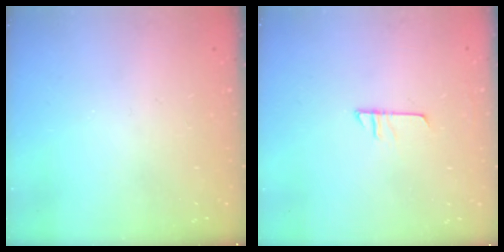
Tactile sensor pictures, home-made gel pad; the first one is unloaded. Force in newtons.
{"total": 6.4, "press": 6.4, "slide": 0.3}